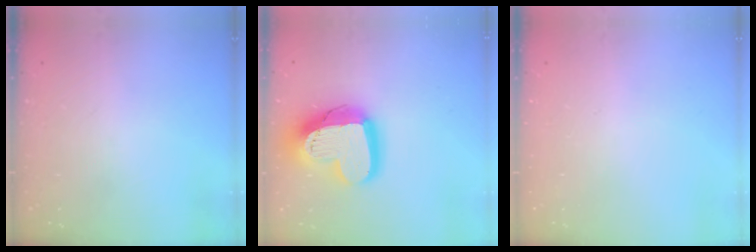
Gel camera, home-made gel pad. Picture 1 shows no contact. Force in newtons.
{"total": 21.6, "press": 21.5, "slide": 1.9}
{"total": 0.0}